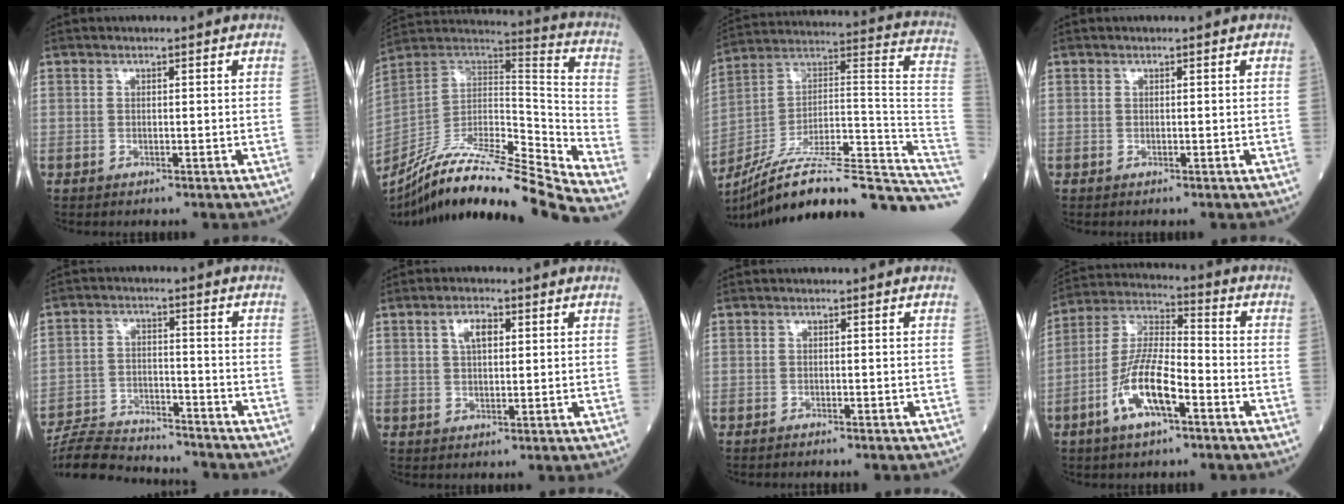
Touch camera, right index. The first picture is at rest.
{"total": 26.8, "force": [-23.7, -0.8, 12.6], "torque": [-0.201, -0.023, -0.393]}
{"total": 30.9, "force": [-25.1, 3.0, 17.9], "torque": [-0.178, 0.021, -0.371]}
{"total": 0.0}
{"total": 14.2, "force": [-13.7, 1.9, 3.4], "torque": [-0.063, 0.006, -0.220]}
{"total": 3.6, "force": [1.3, 1.6, 2.9], "torque": [-0.054, 0.006, 0.023]}
{"total": 2.2, "force": [-2.0, 0.0, 0.9], "torque": [-0.015, 0.000, -0.023]}
{"total": 11.7, "force": [-4.9, 3.1, 10.1], "torque": [-0.212, 0.004, -0.095]}